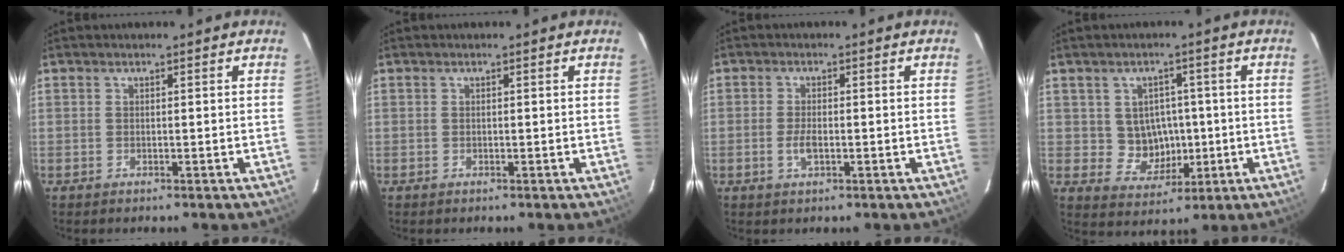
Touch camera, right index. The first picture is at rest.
{"total": 0.0}
{"total": 2.9, "force": [-0.9, 1.2, 2.4], "torque": [-0.051, -0.002, -0.017]}
{"total": 6.7, "force": [0.0, 6.4, 2.0], "torque": [-0.044, 0.012, 0.018]}